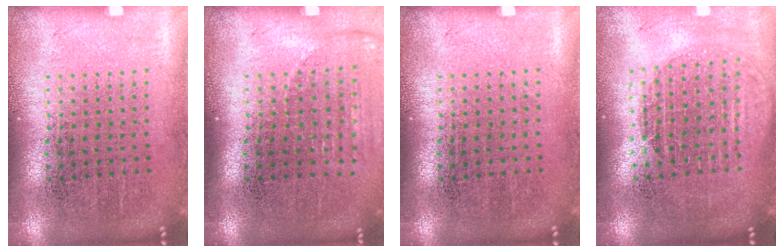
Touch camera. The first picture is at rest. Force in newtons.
{"total": 1.4, "press": 1.2, "slide": 0.6}
{"total": 0.0}
{"total": 1.7, "press": 1.5, "slide": 0.8}